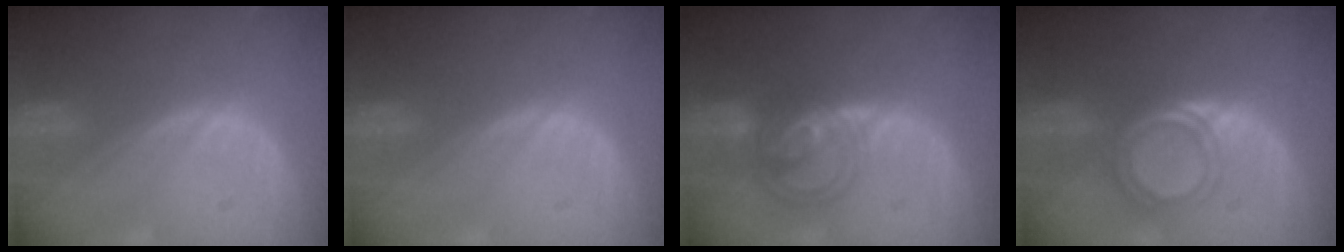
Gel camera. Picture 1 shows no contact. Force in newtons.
{"total": 0.0}
{"total": 6.4, "press": 6.3, "slide": 1.6}
{"total": 5.5, "press": 5.0, "slide": 2.3}